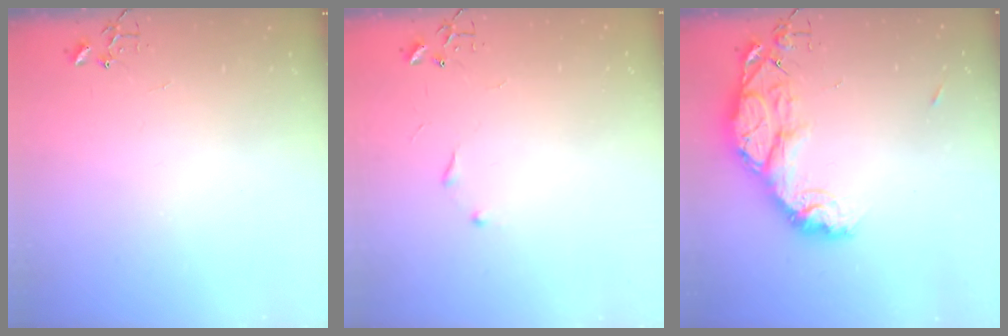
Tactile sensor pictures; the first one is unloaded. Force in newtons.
{"total": 6.0, "press": 6.0, "slide": 0.6}
{"total": 15.3, "press": 15.2, "slide": 1.3}